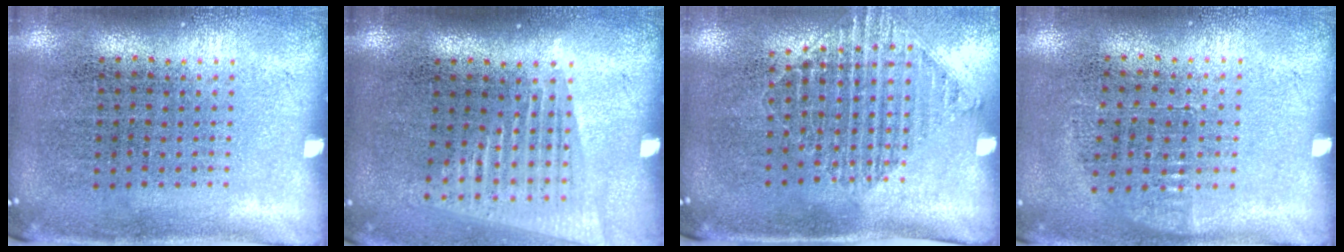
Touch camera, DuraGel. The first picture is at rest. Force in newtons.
{"total": 1.6, "press": 1.4, "slide": 0.8}
{"total": 1.3, "press": 1.1, "slide": 0.7}
{"total": 0.7, "press": 0.6, "slide": 0.3}